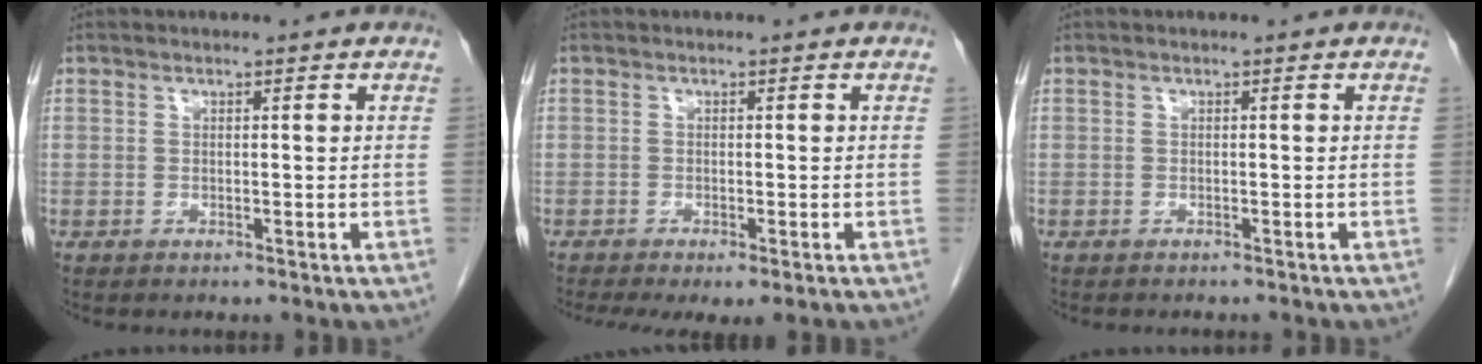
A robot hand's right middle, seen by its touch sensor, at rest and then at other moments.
{"total": 6.1, "force": [-4.5, 1.2, 3.9], "torque": [-0.057, -0.019, -0.069]}
{"total": 2.5, "force": [-2.2, 0.5, 0.9], "torque": [-0.015, -0.003, -0.025]}